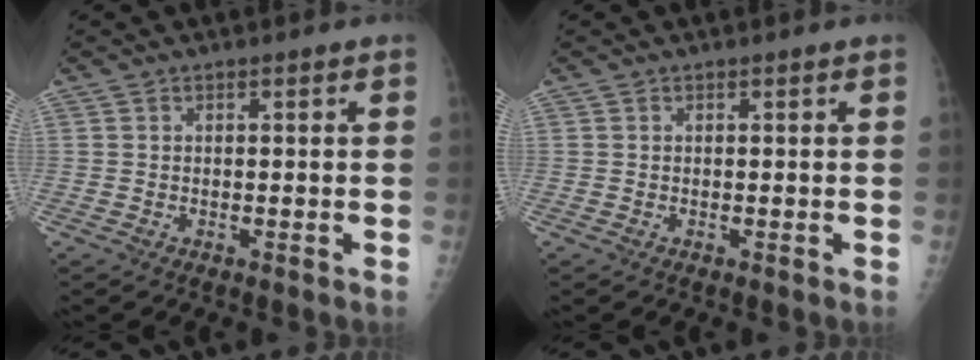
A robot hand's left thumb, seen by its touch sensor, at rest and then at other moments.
{"total": 0.0}